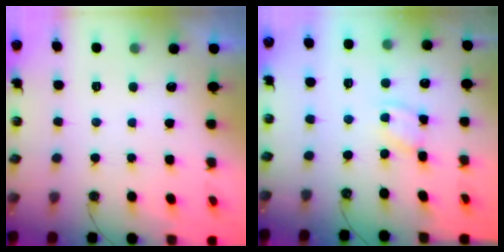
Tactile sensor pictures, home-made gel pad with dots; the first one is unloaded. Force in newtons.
{"total": 1.9, "press": 1.8, "slide": 0.3}